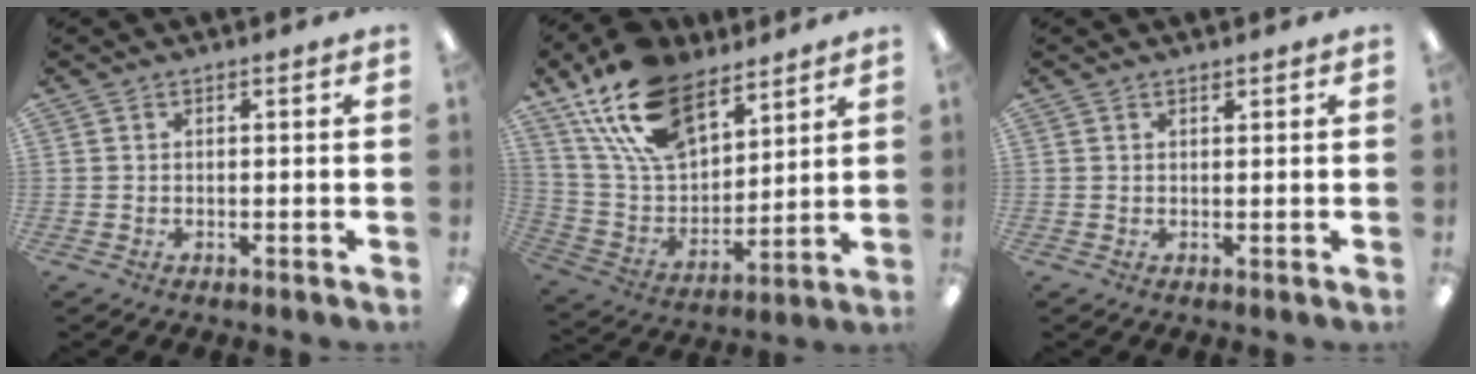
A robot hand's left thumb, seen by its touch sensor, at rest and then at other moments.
{"total": 20.4, "force": [13.4, 10.9, 10.8], "torque": [-0.222, -0.061, 0.248]}
{"total": 0.8, "force": [0.7, 0.3, 0.2], "torque": [0.004, -0.005, 0.012]}